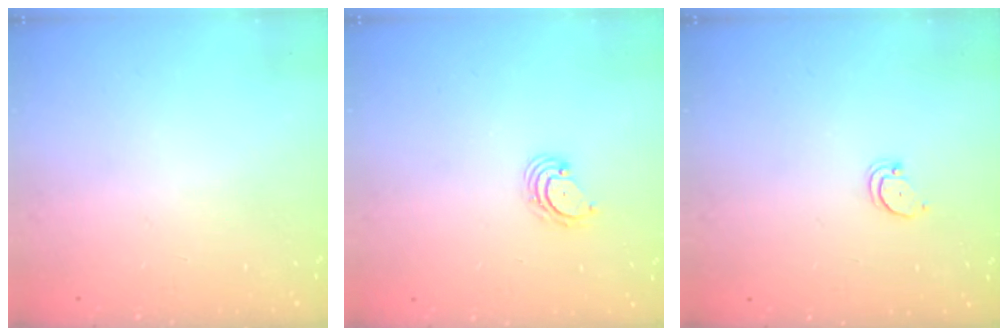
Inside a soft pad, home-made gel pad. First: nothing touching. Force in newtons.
{"total": 4.0, "press": 4.0, "slide": 0.5}
{"total": 2.5, "press": 2.5, "slide": 0.2}